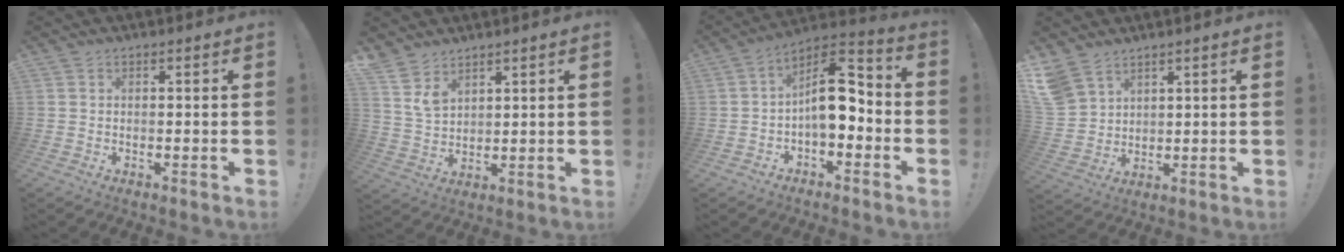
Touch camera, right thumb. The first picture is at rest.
{"total": 6.4, "force": [4.9, 3.4, 2.5], "torque": [-0.041, -0.032, 0.094]}
{"total": 13.3, "force": [-0.5, 8.1, 10.5], "torque": [-0.164, 0.014, -0.004]}
{"total": 7.9, "force": [6.0, 4.5, 2.5], "torque": [-0.068, -0.032, 0.123]}